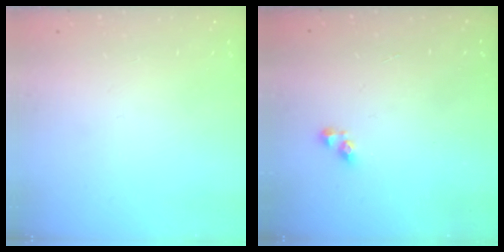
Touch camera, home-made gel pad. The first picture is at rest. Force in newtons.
{"total": 3.9, "press": 3.9, "slide": 0.7}